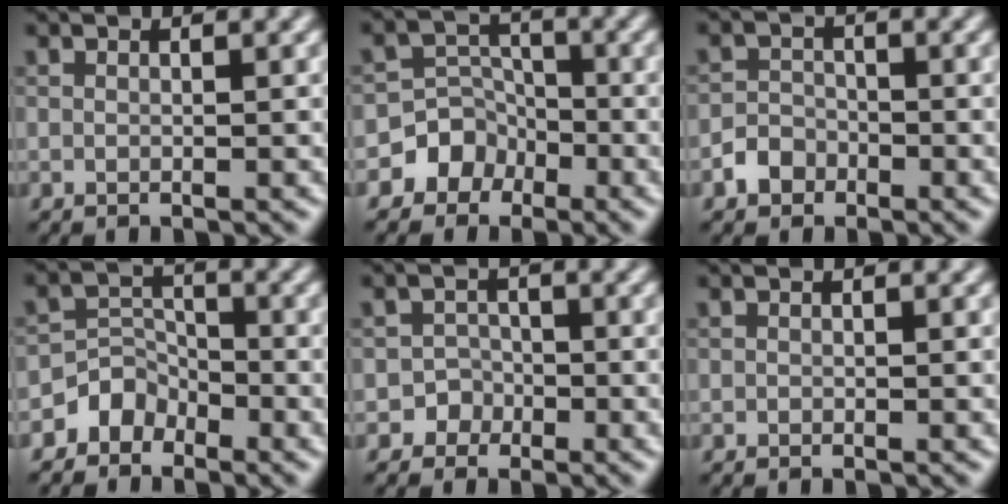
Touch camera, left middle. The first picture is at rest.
{"total": 4.6, "force": [-2.6, 3.8, 0.2], "torque": [0.039, 0.011, -0.065]}
{"total": 2.1, "force": [-1.2, 1.6, 0.5], "torque": [-0.002, 0.008, -0.027]}
{"total": 2.5, "force": [-1.9, 1.7, 0.2], "torque": [0.009, 0.012, -0.038]}
{"total": 2.4, "force": [-1.3, 2.0, -0.2], "torque": [0.039, 0.010, -0.031]}
{"total": 0.0}